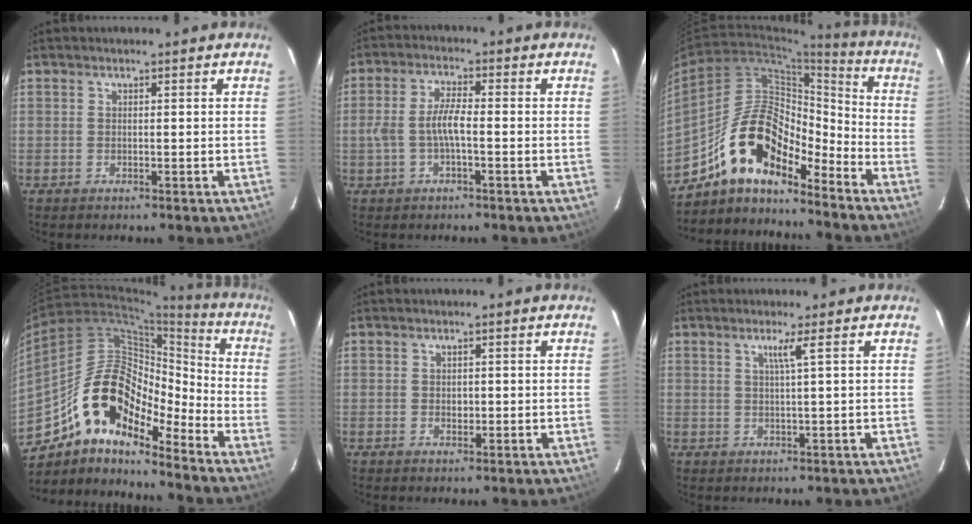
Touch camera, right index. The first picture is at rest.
{"total": 5.2, "force": [-1.3, 1.2, 4.9], "torque": [-0.104, 0.008, -0.022]}
{"total": 15.9, "force": [-12.3, 5.6, 8.3], "torque": [-0.151, 0.024, -0.227]}
{"total": 18.0, "force": [-12.6, 7.2, 10.7], "torque": [-0.184, 0.010, -0.242]}
{"total": 1.2, "force": [0.0, 1.0, 0.6], "torque": [-0.008, 0.002, 0.001]}
{"total": 2.2, "force": [0.9, -0.9, 1.7], "torque": [-0.025, -0.005, 0.017]}